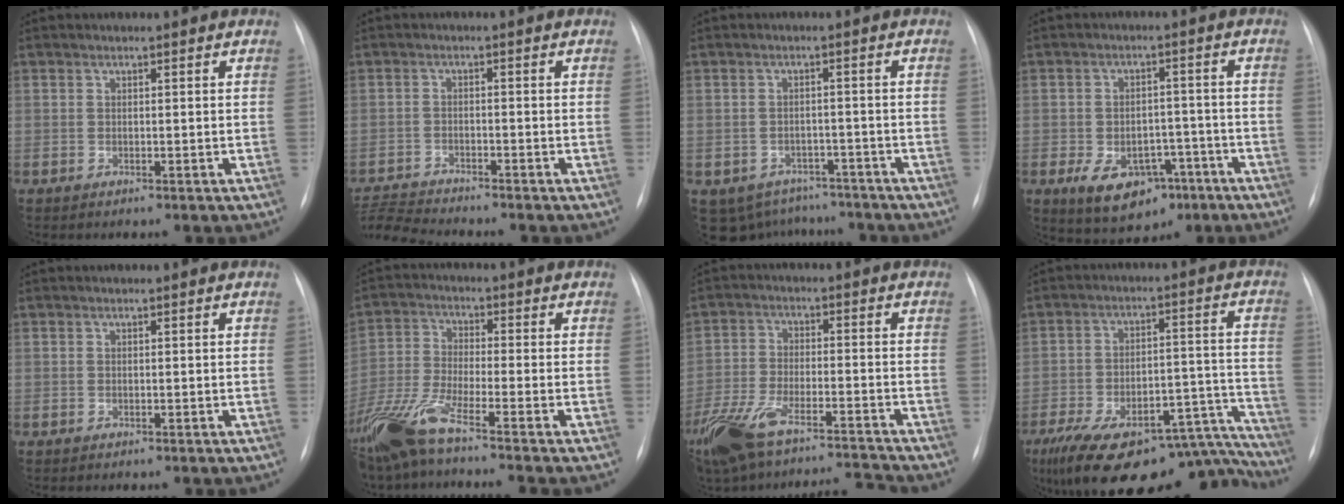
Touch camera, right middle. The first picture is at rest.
{"total": 5.9, "force": [-5.7, -1.3, 0.2], "torque": [-0.010, -0.009, -0.107]}
{"total": 8.6, "force": [-6.7, 5.2, 1.1], "torque": [-0.019, 0.015, -0.080]}
{"total": 9.7, "force": [-5.1, 6.1, 5.6], "torque": [-0.085, 0.009, -0.067]}
{"total": 0.0}
{"total": 10.9, "force": [-8.1, -0.6, 7.3], "torque": [-0.160, -0.034, -0.158]}
{"total": 13.5, "force": [-11.7, 1.4, 6.6], "torque": [-0.136, 0.006, -0.208]}
{"total": 26.5, "force": [-21.6, 8.2, 12.9], "torque": [-0.160, 0.027, -0.299]}